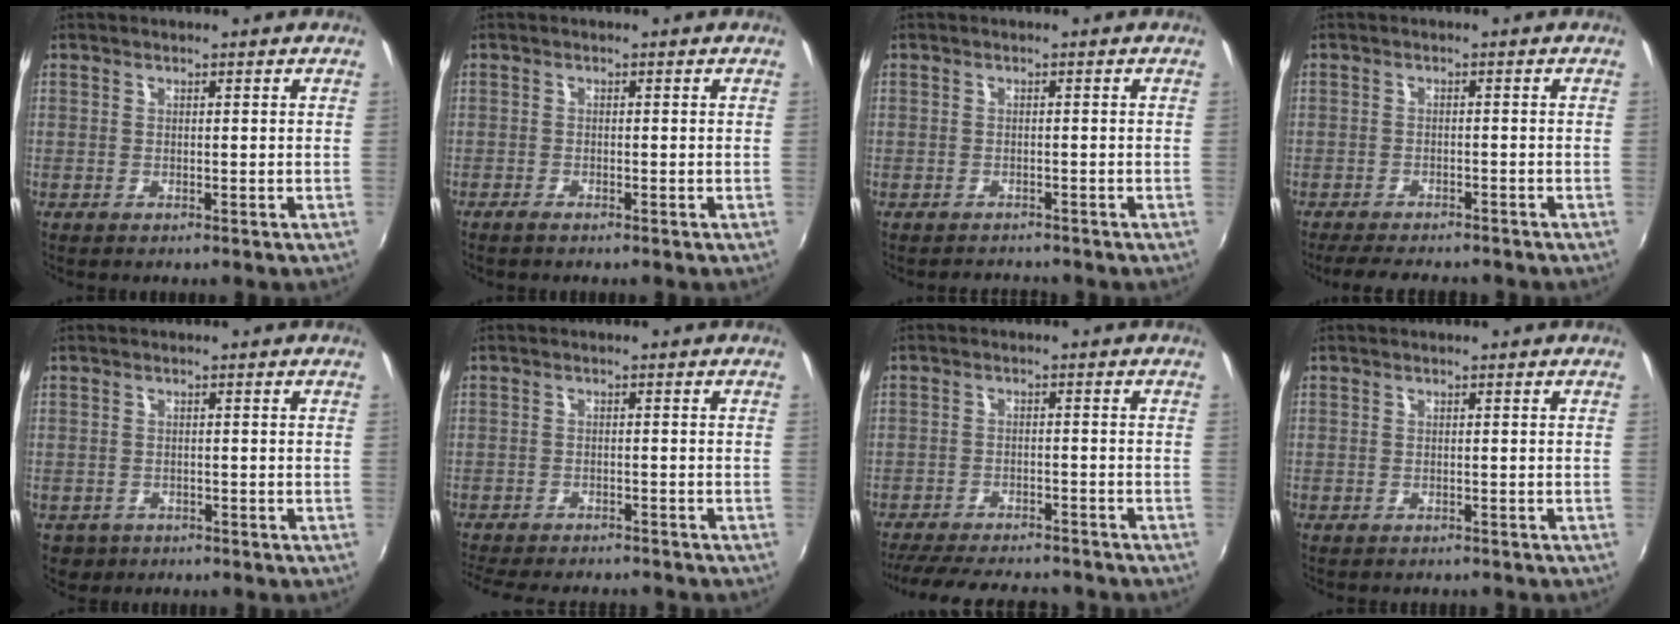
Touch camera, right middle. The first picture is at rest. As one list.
[{"total": 1.4, "force": [-1.2, 0.3, 0.6], "torque": [-0.016, -0.004, -0.026]}, {"total": 2.2, "force": [-2.1, 0.7, 0.0], "torque": [-0.007, 0.001, -0.034]}, {"total": 8.4, "force": [-7.4, 2.0, 3.5], "torque": [-0.084, -0.014, -0.111]}, {"total": 3.3, "force": [-1.6, 2.7, 0.9], "torque": [-0.027, -0.004, -0.020]}, {"total": 11.8, "force": [-10.5, 2.7, 4.7], "torque": [-0.111, -0.020, -0.155]}, {"total": 15.1, "force": [-13.2, 3.6, 6.3], "torque": [-0.135, -0.015, -0.191]}, {"total": 1.6, "force": [-1.5, 0.4, 0.4], "torque": [-0.013, -0.007, -0.018]}]